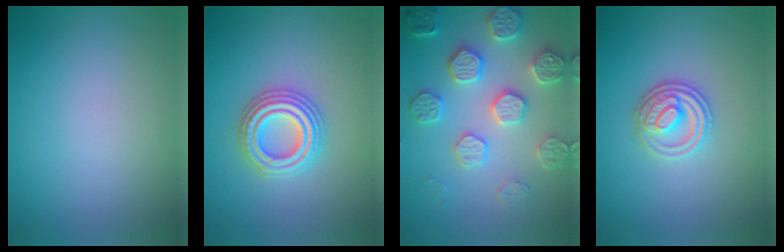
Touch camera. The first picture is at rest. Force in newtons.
{"total": 4.0, "press": 4.0, "slide": 0.8}
{"total": 5.3, "press": 5.0, "slide": 1.8}
{"total": 3.3, "press": 2.9, "slide": 1.6}